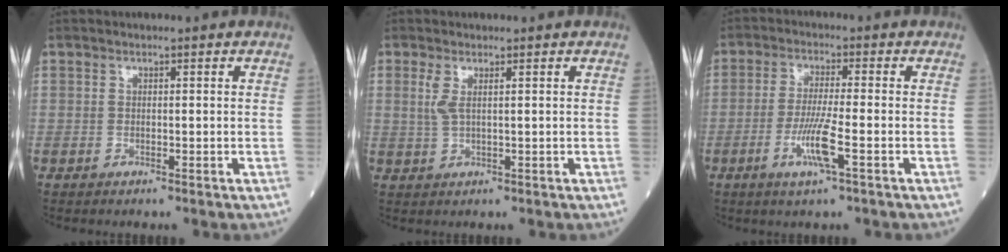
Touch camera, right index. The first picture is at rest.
{"total": 2.3, "force": [0.8, 0.4, 2.1], "torque": [-0.058, 0.001, 0.021]}
{"total": 6.3, "force": [-2.4, -0.2, 5.8], "torque": [-0.114, -0.013, -0.048]}